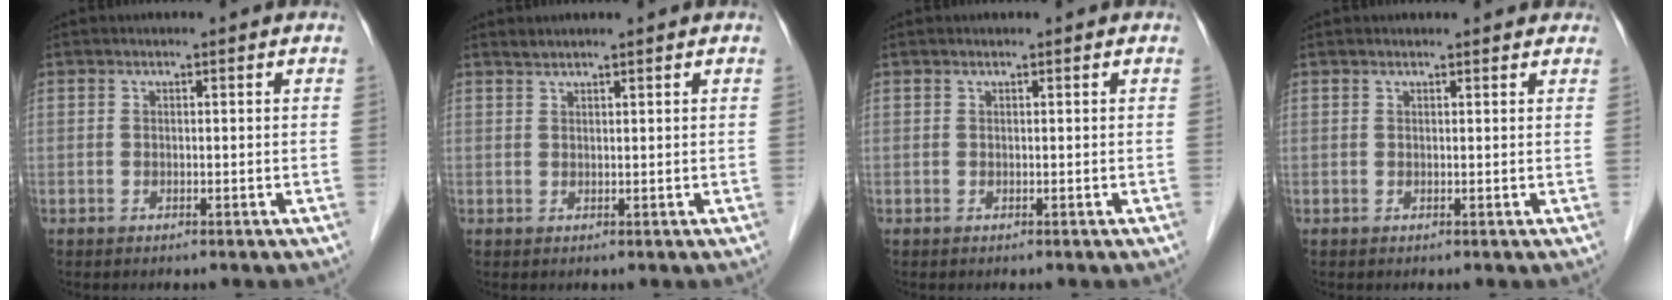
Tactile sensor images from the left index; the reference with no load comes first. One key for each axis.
{"total": 1.3, "fx": 1.2, "fy": -0.3, "fz": 0.4, "tx": -0.010, "ty": 0.010, "tz": 0.030}
{"total": 0.0}
{"total": 3.5, "fx": 3.3, "fy": 1.0, "fz": 0.7, "tx": -0.005, "ty": 0.015, "tz": 0.028}